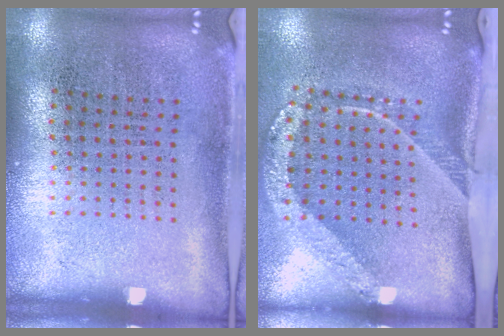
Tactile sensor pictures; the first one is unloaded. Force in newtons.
{"total": 2.5, "press": 1.7, "slide": 1.8}